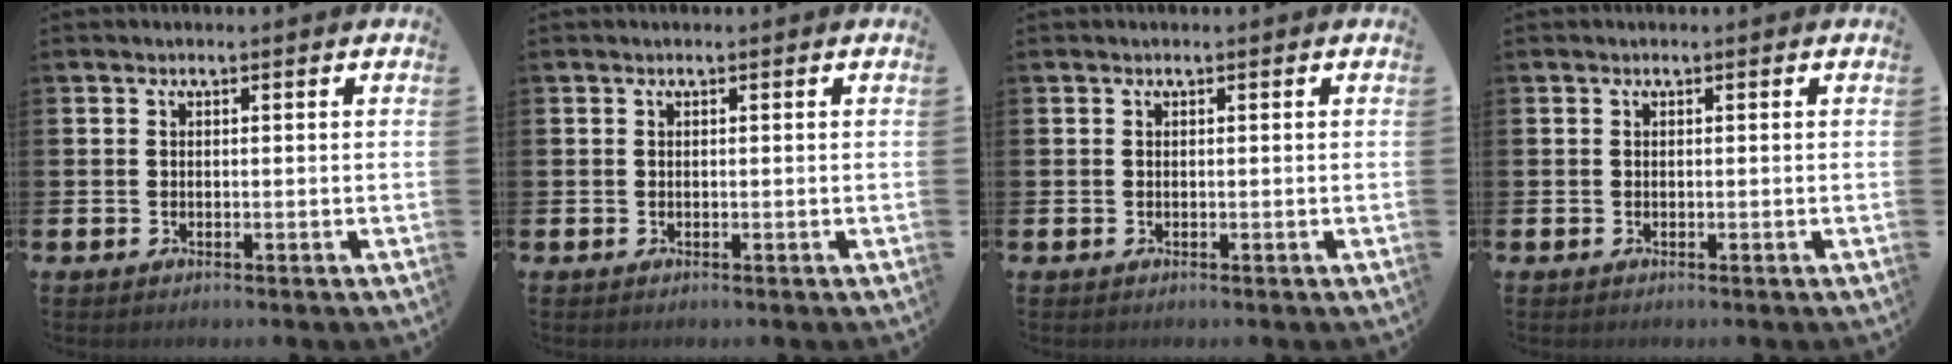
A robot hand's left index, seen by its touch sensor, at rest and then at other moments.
{"total": 0.0}
{"total": 0.0}
{"total": 0.0}